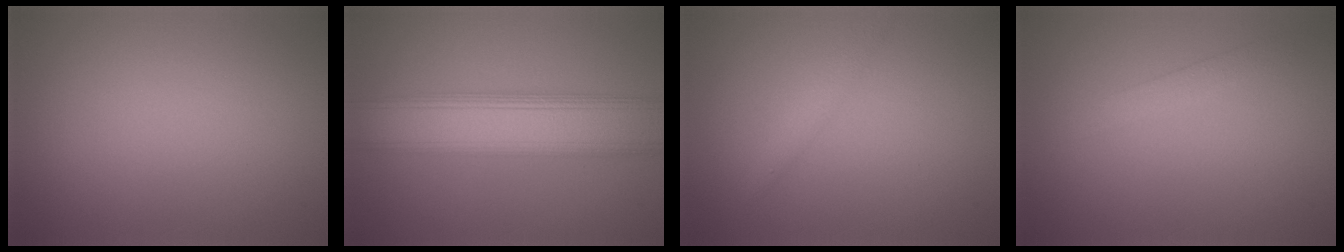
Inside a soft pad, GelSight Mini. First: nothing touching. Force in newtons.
{"total": 8.9, "press": 8.9, "slide": 0.4}
{"total": 1.4, "press": 1.4, "slide": 0.0}
{"total": 1.5, "press": 1.5, "slide": 0.1}